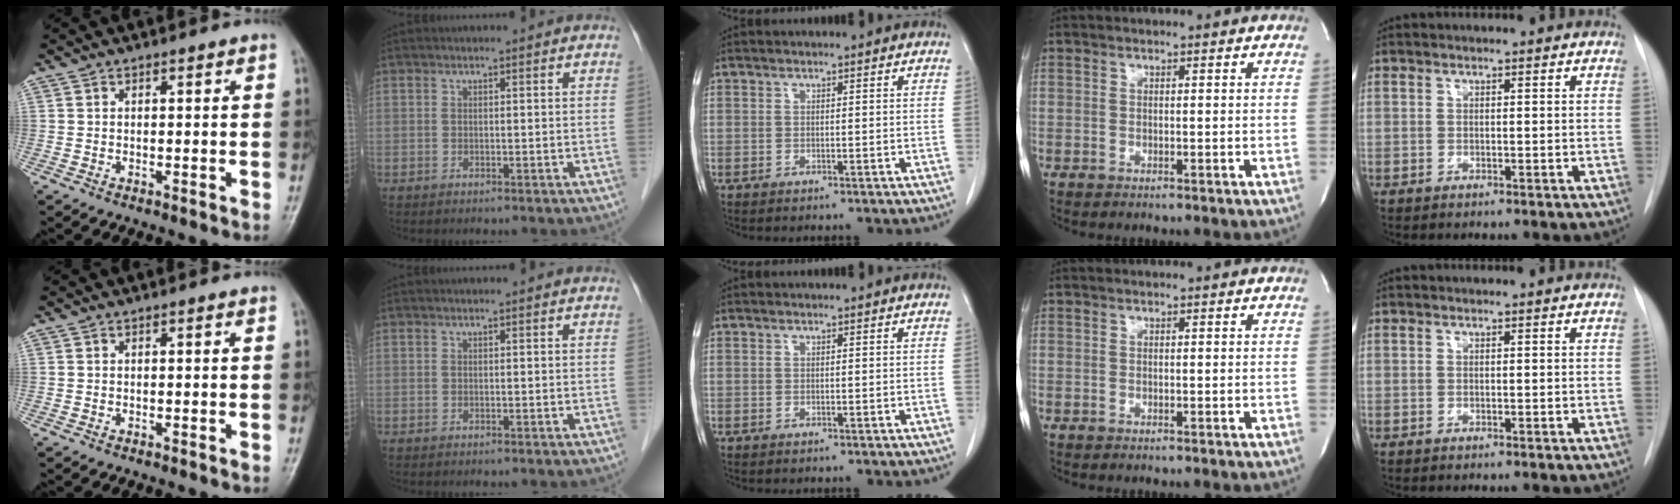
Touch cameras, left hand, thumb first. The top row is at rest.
{}